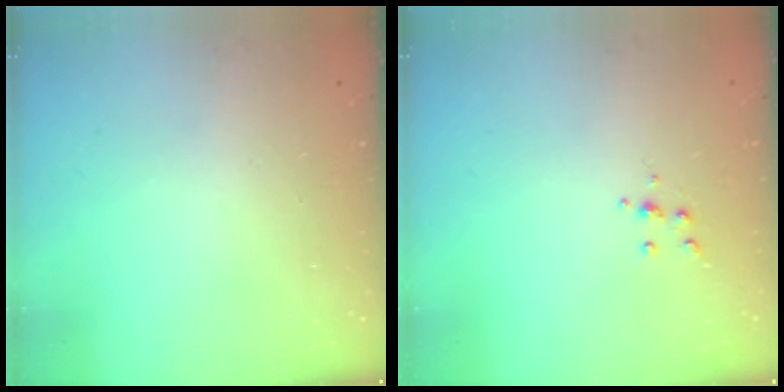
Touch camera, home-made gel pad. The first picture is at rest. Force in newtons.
{"total": 4.0, "press": 3.9, "slide": 0.9}